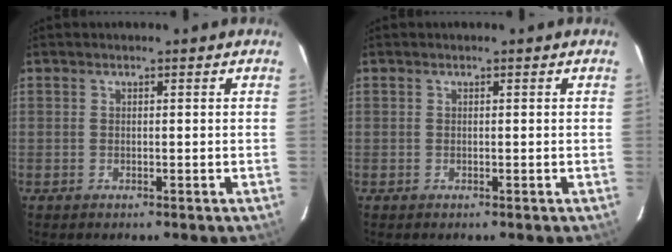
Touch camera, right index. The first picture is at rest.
{"total": 0.0}